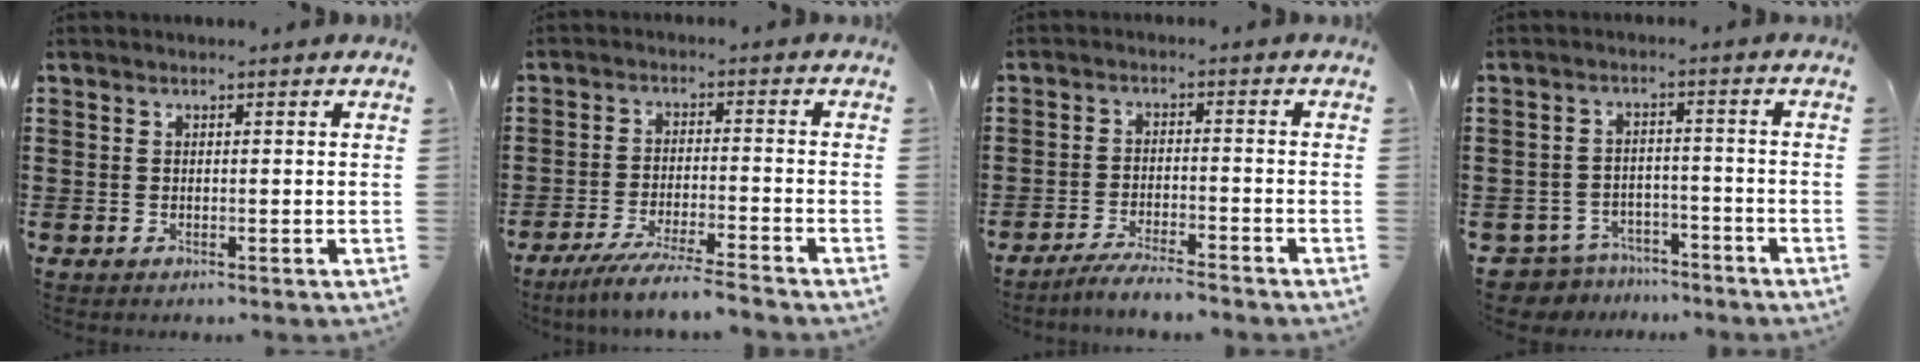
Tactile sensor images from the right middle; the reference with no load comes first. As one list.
[{"total": 5.6, "force": [-5.1, -0.2, 2.3], "torque": [-0.048, -0.016, -0.097]}, {"total": 3.9, "force": [-3.7, 0.1, 1.1], "torque": [-0.028, -0.001, -0.076]}, {"total": 4.8, "force": [-4.7, 1.1, 0.1], "torque": [-0.021, 0.005, -0.102]}]